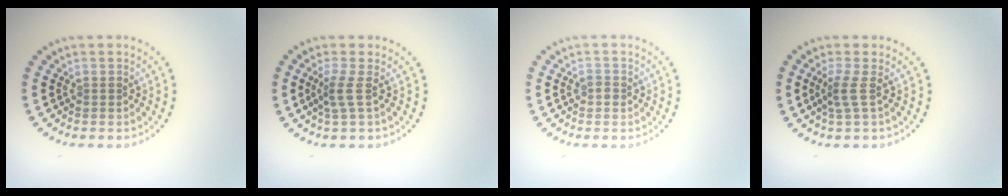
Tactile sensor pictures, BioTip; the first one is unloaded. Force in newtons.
{"total": 1.8, "press": 1.2, "slide": 1.3}
{"total": 0.9, "press": 0.9, "slide": 0.3}
{"total": 1.8, "press": 1.2, "slide": 1.3}